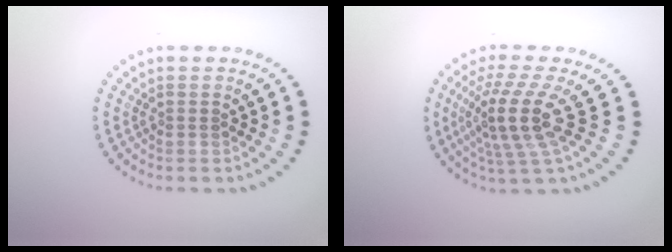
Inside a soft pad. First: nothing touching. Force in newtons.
{"total": 4.9, "press": 3.7, "slide": 3.3}